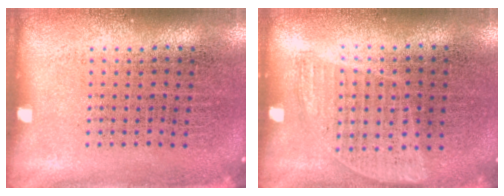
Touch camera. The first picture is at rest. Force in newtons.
{"total": 0.9, "press": 0.8, "slide": 0.4}